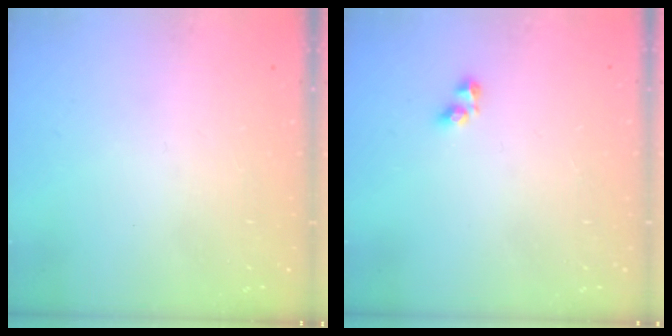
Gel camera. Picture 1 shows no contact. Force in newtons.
{"total": 2.8, "press": 2.8, "slide": 0.1}